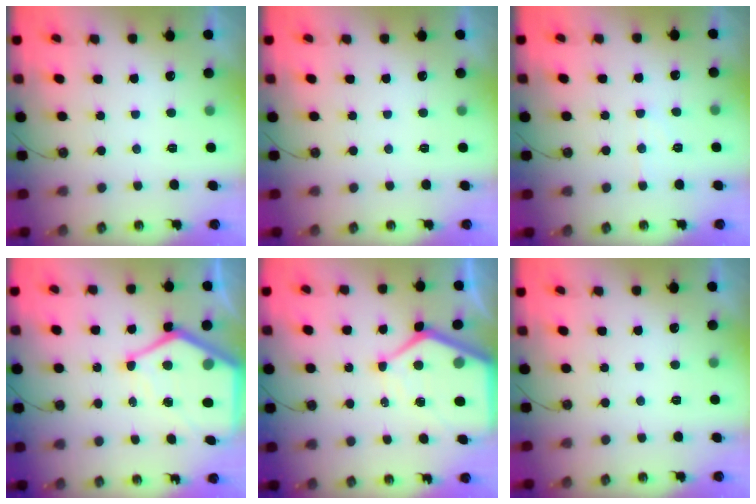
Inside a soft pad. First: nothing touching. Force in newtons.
{"total": 0.0}
{"total": 6.0, "press": 6.0, "slide": 0.4}
{"total": 16.3, "press": 16.2, "slide": 1.5}
{"total": 13.7, "press": 13.6, "slide": 1.3}
{"total": 0.0}